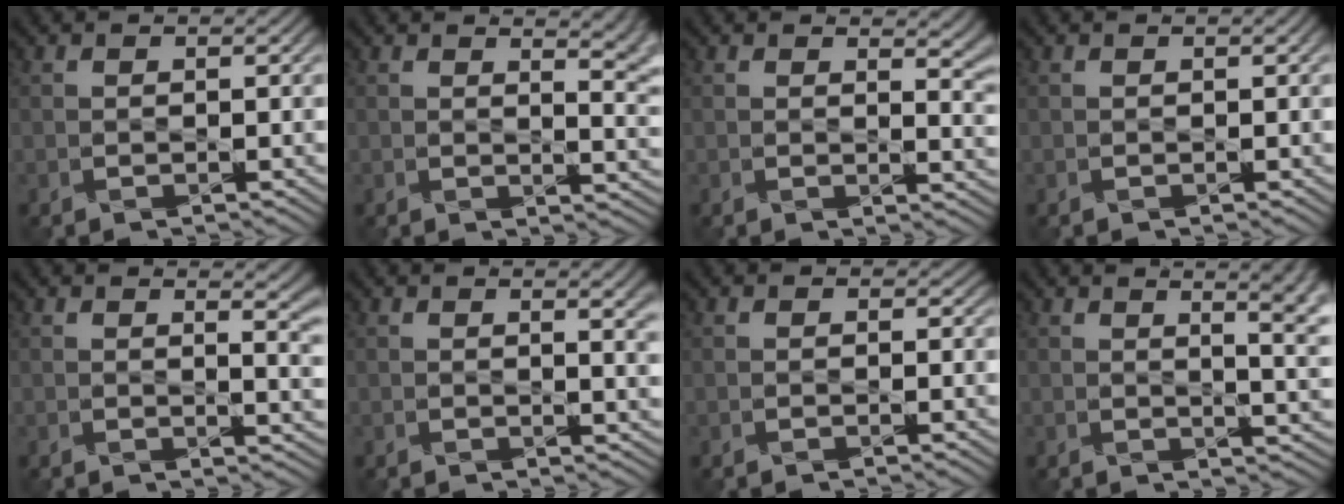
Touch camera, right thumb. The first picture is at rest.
{"total": 6.9, "force": [3.5, 2.6, 5.3], "torque": [-0.045, 0.007, 0.045]}
{"total": 4.4, "force": [2.4, 1.6, 3.3], "torque": [-0.039, -0.004, 0.041]}
{"total": 0.0}
{"total": 5.7, "force": [2.2, 2.1, 4.8], "torque": [-0.046, 0.001, 0.031]}
{"total": 3.6, "force": [1.2, 0.9, 3.2], "torque": [-0.042, 0.003, 0.019]}
{"total": 0.0}
{"total": 9.4, "force": [3.6, 3.7, 7.8], "torque": [-0.070, 0.039, 0.031]}